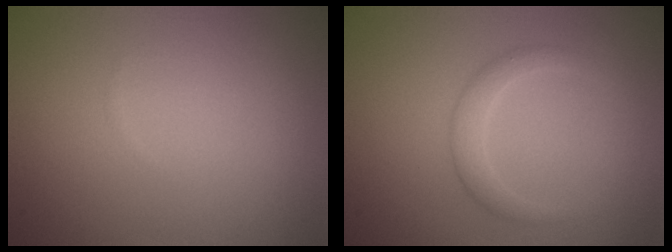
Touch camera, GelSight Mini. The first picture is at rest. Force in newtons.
{"total": 1.9, "press": 1.9, "slide": 0.1}